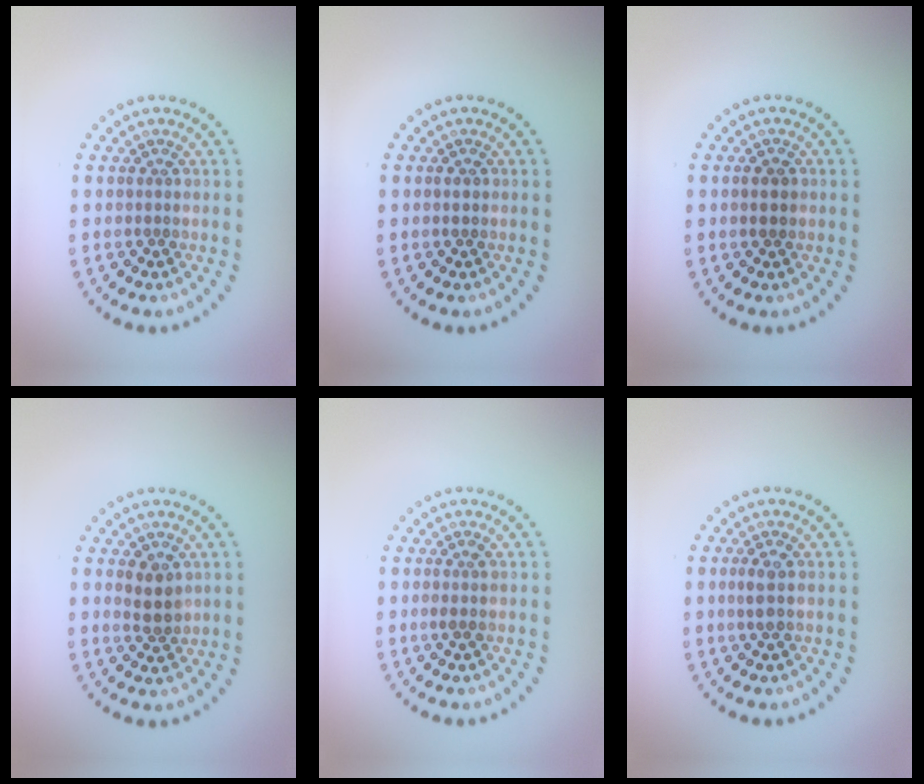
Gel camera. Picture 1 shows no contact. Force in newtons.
{"total": 0.8, "press": 0.8, "slide": 0.1}
{"total": 1.9, "press": 1.9, "slide": 0.1}
{"total": 2.3, "press": 2.2, "slide": 0.7}
{"total": 1.0, "press": 0.9, "slide": 0.5}
{"total": 1.6, "press": 1.6, "slide": 0.1}